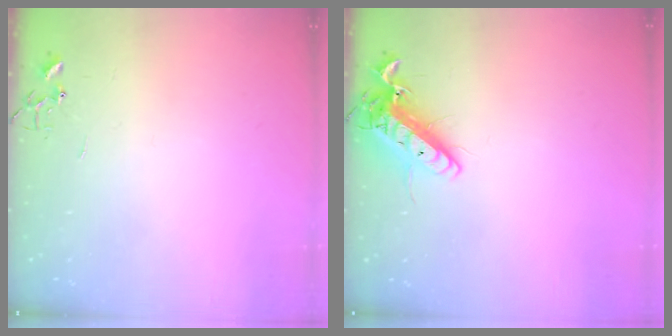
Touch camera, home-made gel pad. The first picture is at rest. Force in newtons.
{"total": 15.0, "press": 14.8, "slide": 2.4}